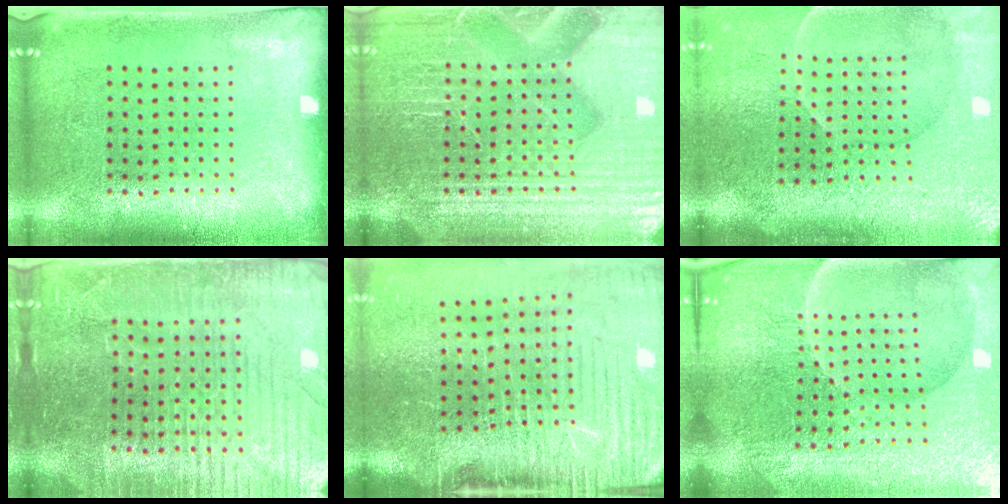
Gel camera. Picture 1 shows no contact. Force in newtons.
{"total": 7.6, "press": 7.5, "slide": 1.0}
{"total": 4.3, "press": 3.8, "slide": 2.1}
{"total": 4.7, "press": 4.4, "slide": 1.7}
{"total": 5.1, "press": 4.2, "slide": 2.9}
{"total": 5.7, "press": 5.4, "slide": 2.0}